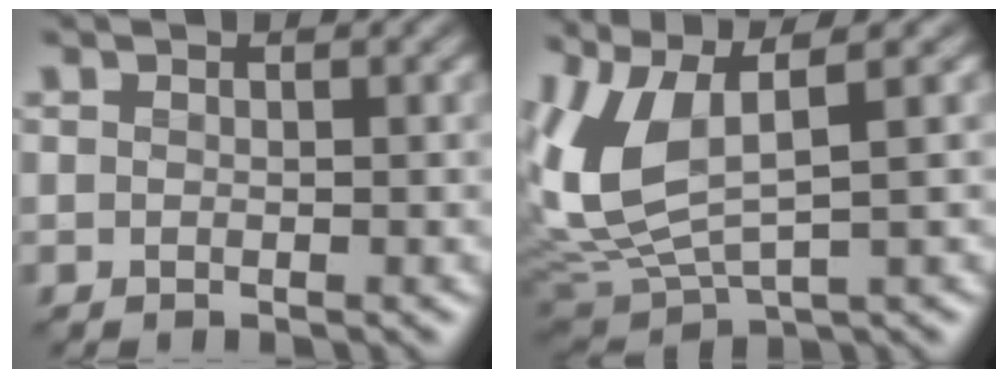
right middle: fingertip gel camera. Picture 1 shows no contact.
{"total": 7.9, "force": [2.0, 3.1, 7.0], "torque": [-0.176, 0.003, 0.040]}